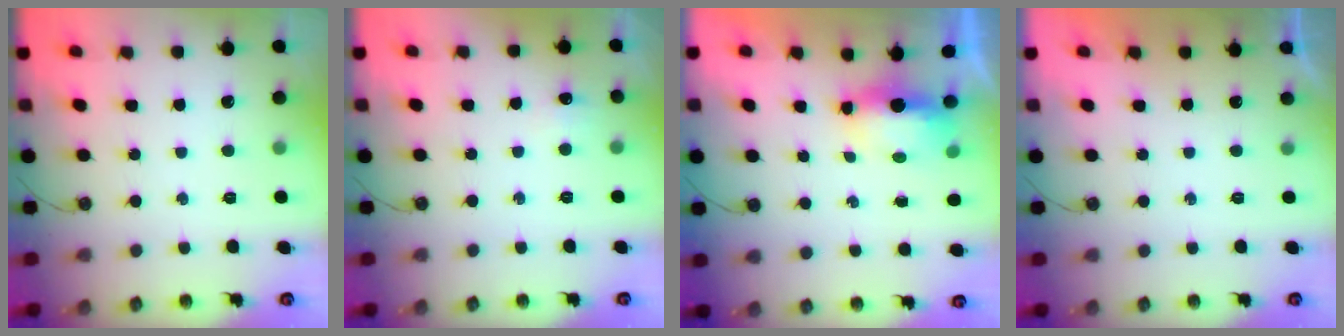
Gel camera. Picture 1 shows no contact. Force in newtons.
{"total": 5.3, "press": 5.2, "slide": 0.7}
{"total": 10.8, "press": 7.1, "slide": 8.1}
{"total": 0.0}